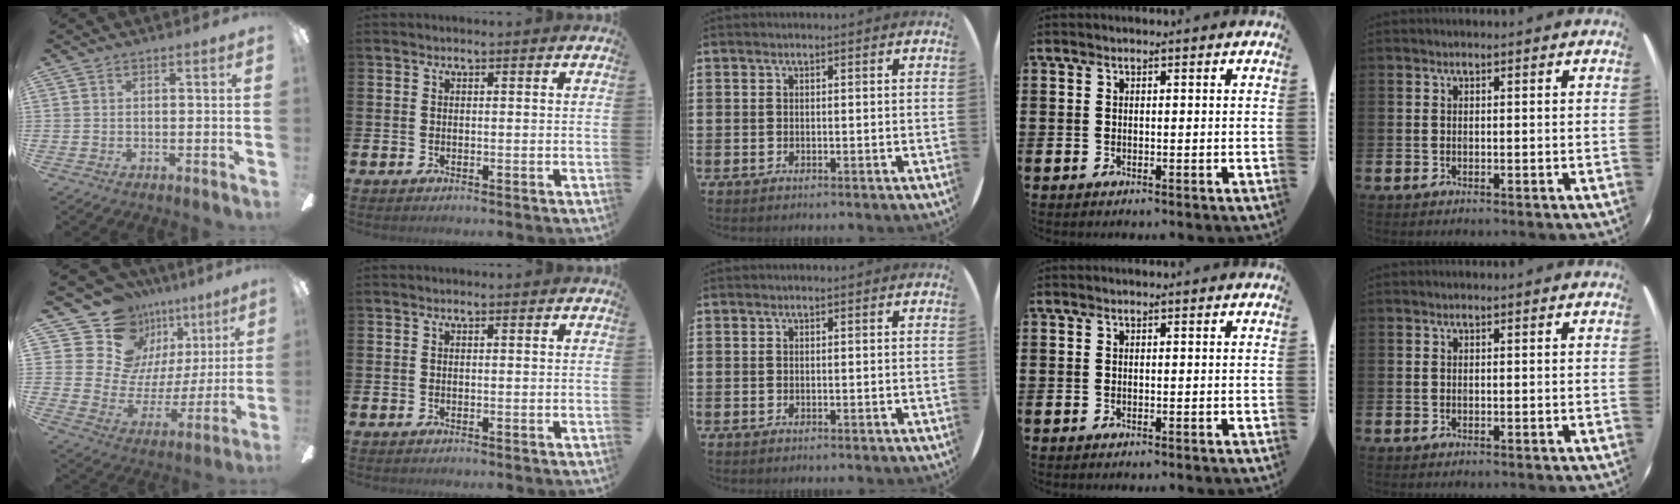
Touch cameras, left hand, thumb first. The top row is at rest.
{"thumb": {"total": 16.7, "force": [12.4, 10.7, 3.5], "torque": [-0.086, -0.100, 0.249]}}